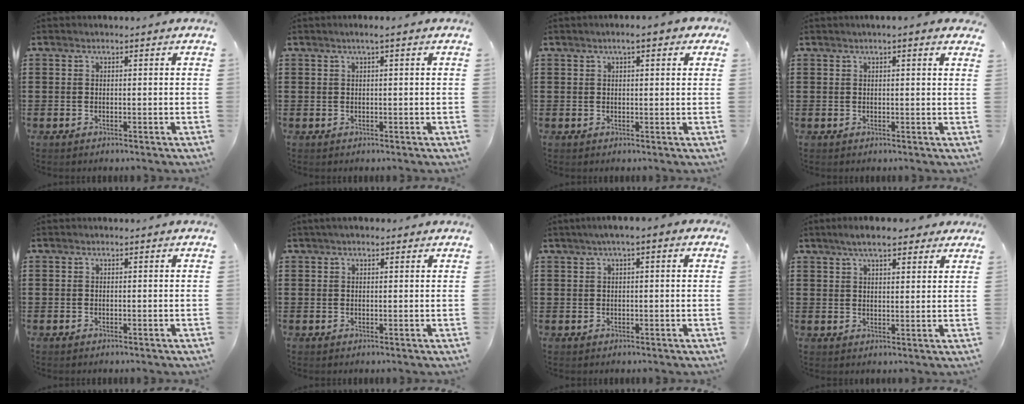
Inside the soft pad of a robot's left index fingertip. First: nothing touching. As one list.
[{"total": 1.0, "force": [0.3, 0.0, 1.0], "torque": [-0.016, -0.001, 0.005]}, {"total": 2.8, "force": [1.4, 0.6, 2.4], "torque": [-0.049, 0.004, 0.023]}, {"total": 1.4, "force": [0.9, 0.0, 1.0], "torque": [-0.021, 0.001, 0.015]}, {"total": 0.0}, {"total": 1.3, "force": [0.9, 0.6, 0.8], "torque": [-0.017, 0.005, 0.016]}, {"total": 1.8, "force": [0.3, 0.2, 1.8], "torque": [-0.033, 0.002, 0.004]}, {"total": 6.2, "force": [4.7, 1.8, 3.6], "torque": [-0.080, 0.004, 0.086]}]